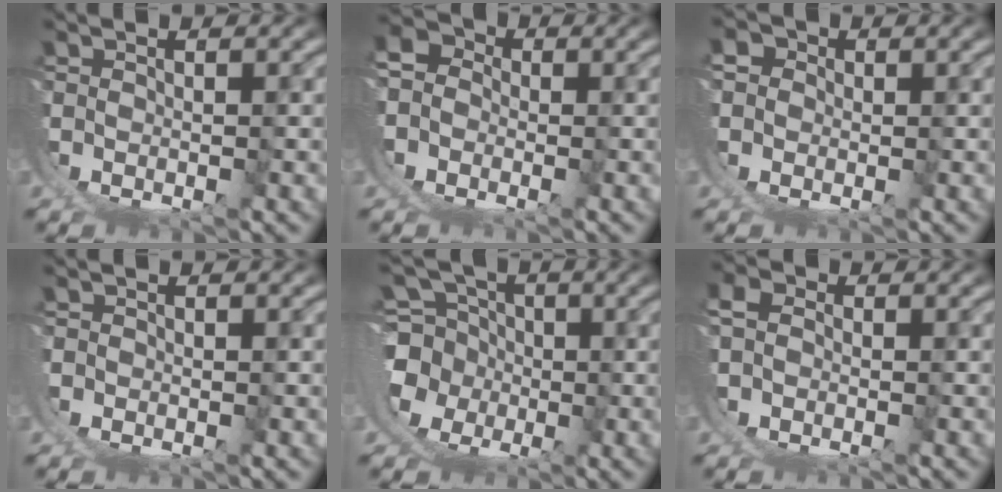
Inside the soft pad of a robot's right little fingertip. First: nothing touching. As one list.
[{"total": 7.7, "force": [0.2, 6.9, 3.4], "torque": [-0.077, -0.001, -0.013]}, {"total": 4.8, "force": [0.2, 4.6, 1.5], "torque": [-0.044, 0.002, -0.012]}, {"total": 0.7, "force": [-0.3, 0.6, -0.1], "torque": [0.001, 0.000, -0.009]}, {"total": 11.0, "force": [-0.5, 10.2, 4.3], "torque": [-0.114, -0.035, -0.006]}, {"total": 3.8, "force": [-0.6, 3.6, 1.1], "torque": [-0.031, -0.001, -0.023]}]